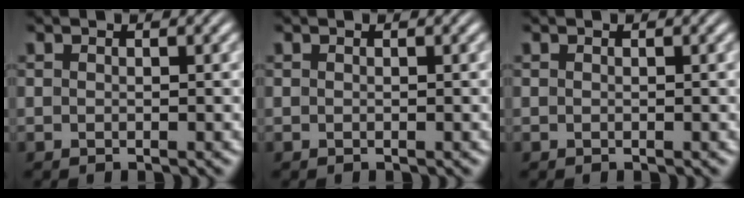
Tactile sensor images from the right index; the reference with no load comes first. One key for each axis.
{"total": 0.0}
{"total": 0.0}